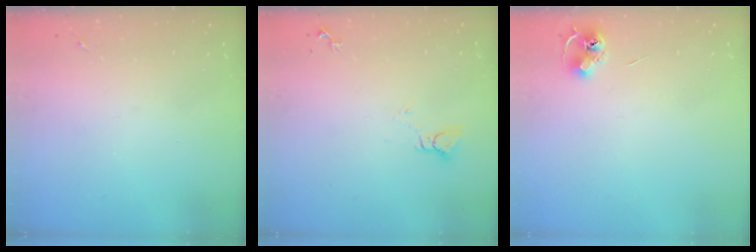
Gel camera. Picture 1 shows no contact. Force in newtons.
{"total": 3.2, "press": 3.2, "slide": 0.2}
{"total": 6.6, "press": 6.6, "slide": 0.5}